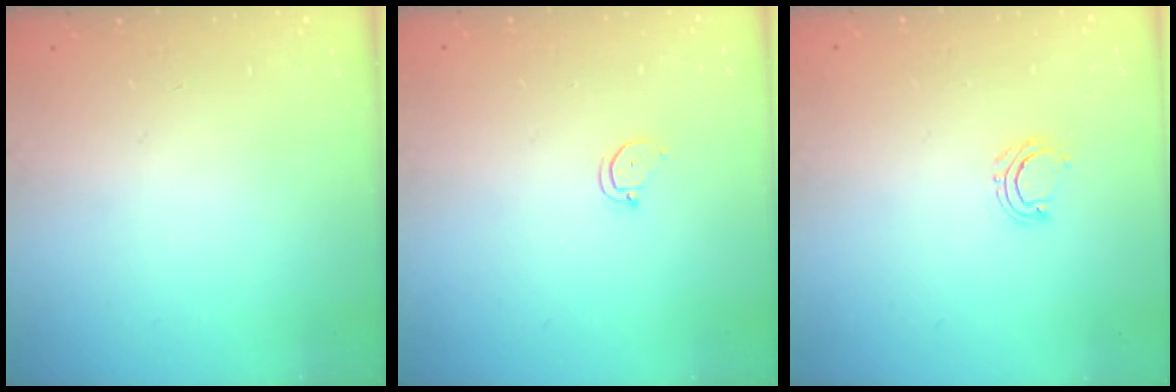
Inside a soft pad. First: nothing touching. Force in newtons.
{"total": 2.4, "press": 2.4, "slide": 0.2}
{"total": 6.3, "press": 6.2, "slide": 1.0}